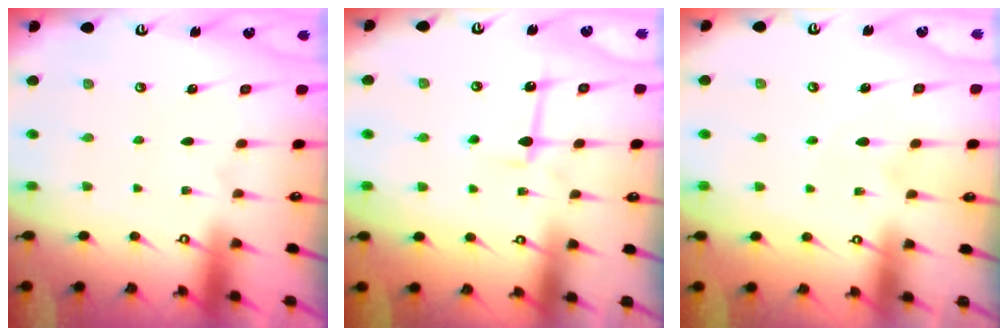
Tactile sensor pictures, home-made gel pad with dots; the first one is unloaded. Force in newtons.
{"total": 6.5, "press": 6.4, "slide": 0.6}
{"total": 4.9, "press": 4.9, "slide": 0.6}